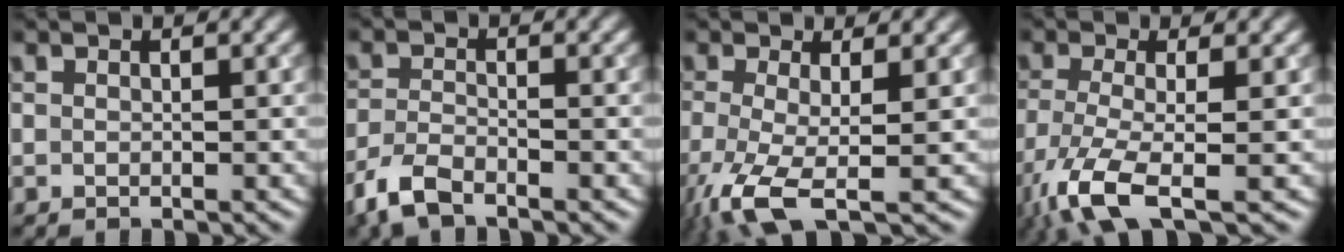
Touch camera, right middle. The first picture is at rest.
{"total": 3.3, "force": [-2.8, 0.9, 1.6], "torque": [-0.043, -0.008, -0.065]}
{"total": 5.9, "force": [-2.7, 1.6, 5.1], "torque": [-0.119, -0.018, -0.057]}
{"total": 6.5, "force": [-3.7, 1.7, 5.1], "torque": [-0.118, -0.017, -0.081]}